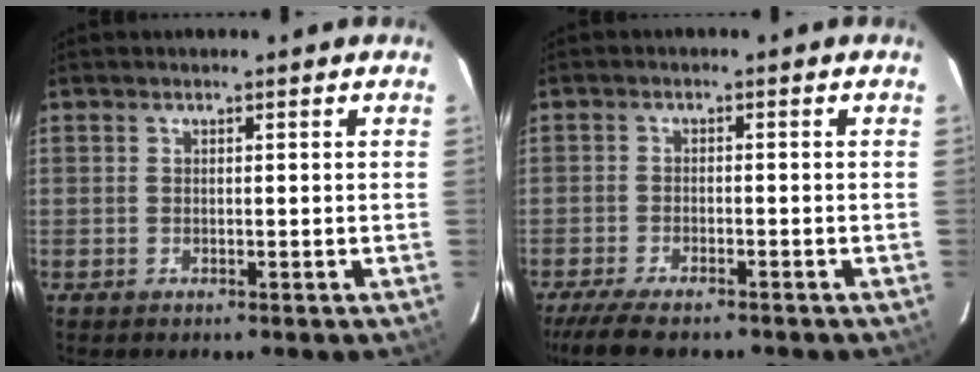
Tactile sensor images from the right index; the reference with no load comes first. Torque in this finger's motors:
{"motor_torque": [-0.09, -0.53, 0.28, 0.07]}